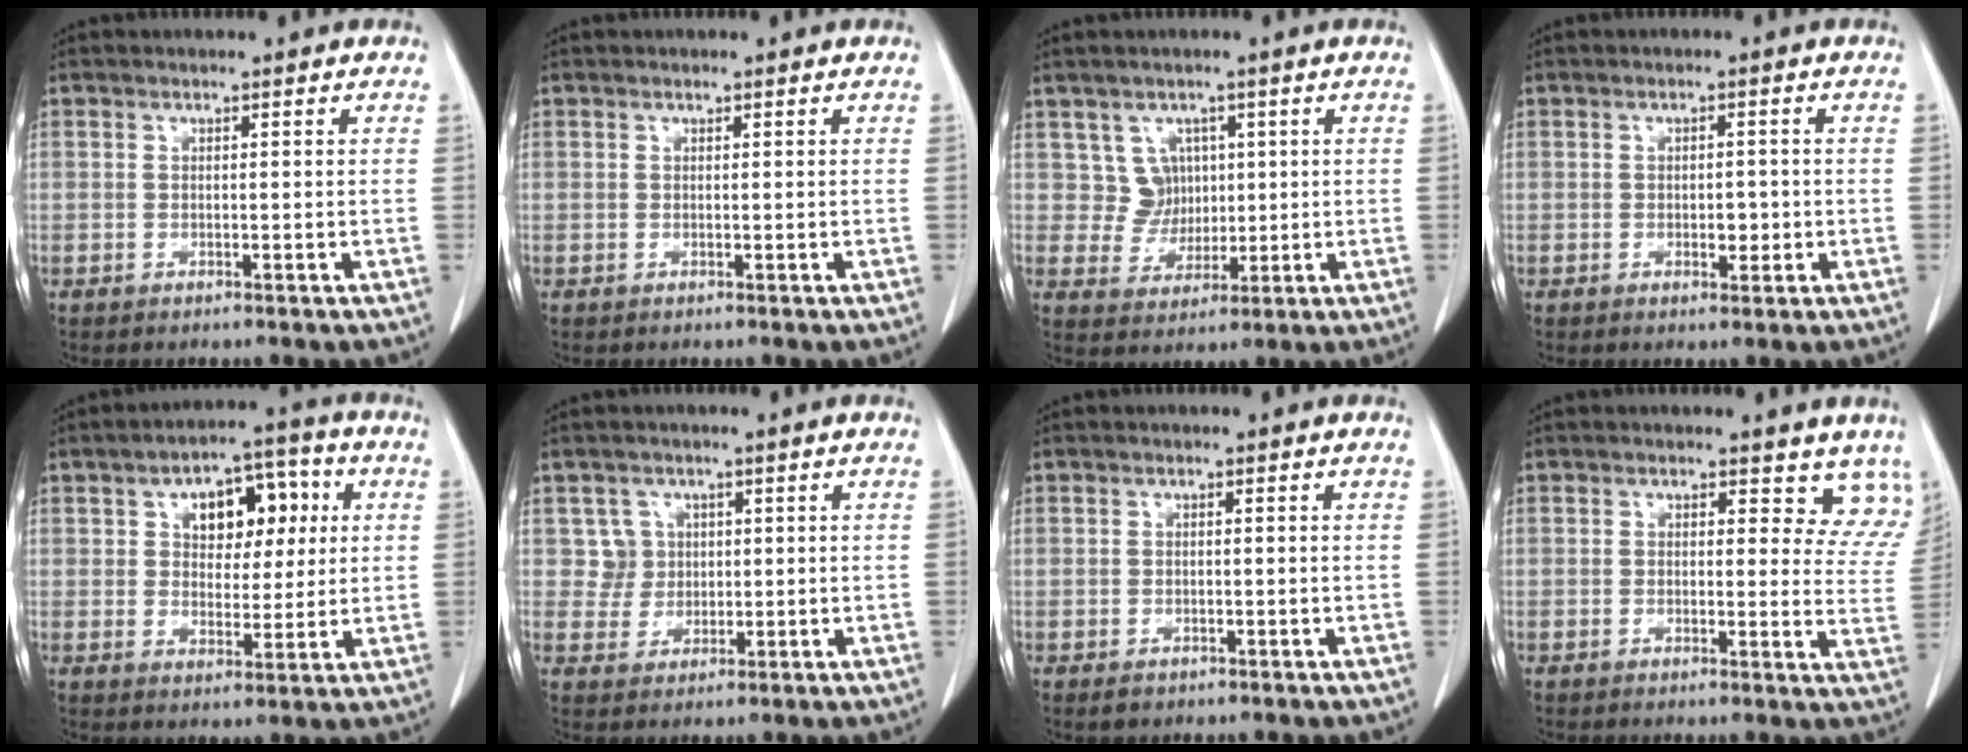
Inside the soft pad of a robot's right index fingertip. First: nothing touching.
{"total": 0.0}
{"total": 4.8, "force": [1.5, 4.5, 0.5], "torque": [-0.005, 0.012, 0.035]}
{"total": 2.7, "force": [-0.5, 1.5, 2.2], "torque": [-0.031, 0.002, -0.003]}
{"total": 12.2, "force": [3.4, 7.4, 9.1], "torque": [-0.143, 0.034, 0.059]}
{"total": 4.0, "force": [1.2, 3.8, 0.0], "torque": [0.009, 0.011, 0.024]}
{"total": 1.7, "force": [-0.8, 1.4, 0.6], "torque": [-0.008, 0.001, -0.003]}
{"total": 8.0, "force": [6.5, 3.9, 2.5], "torque": [0.004, -0.012, 0.056]}